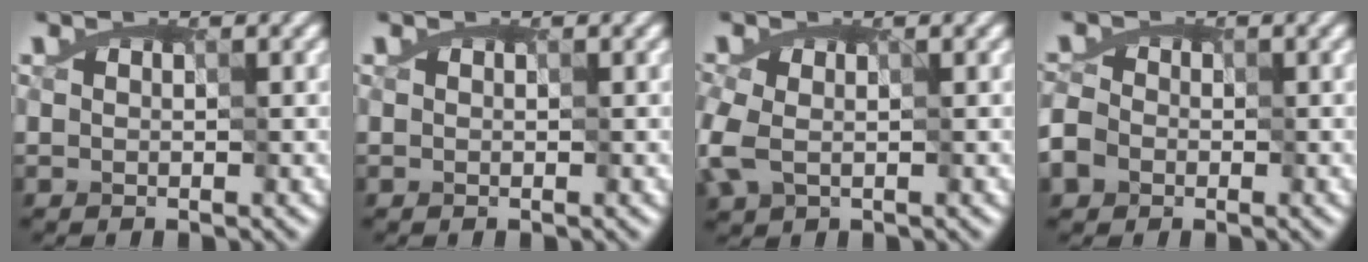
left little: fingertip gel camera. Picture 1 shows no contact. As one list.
[{"total": 0.0}, {"total": 2.6, "force": [-0.6, 1.7, 1.8], "torque": [-0.055, -0.001, -0.009]}, {"total": 2.4, "force": [-0.7, 2.2, 0.8], "torque": [-0.023, 0.004, -0.013]}]